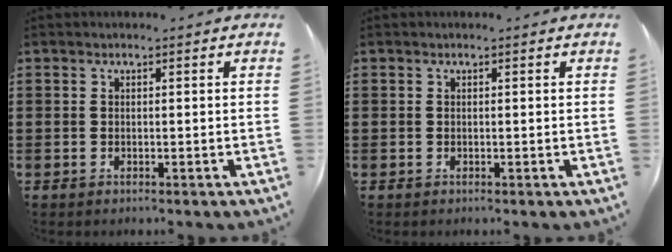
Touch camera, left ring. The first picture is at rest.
{"total": 0.0}